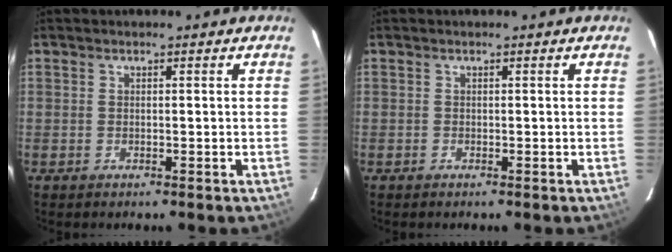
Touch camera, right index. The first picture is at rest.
{"total": 0.0}